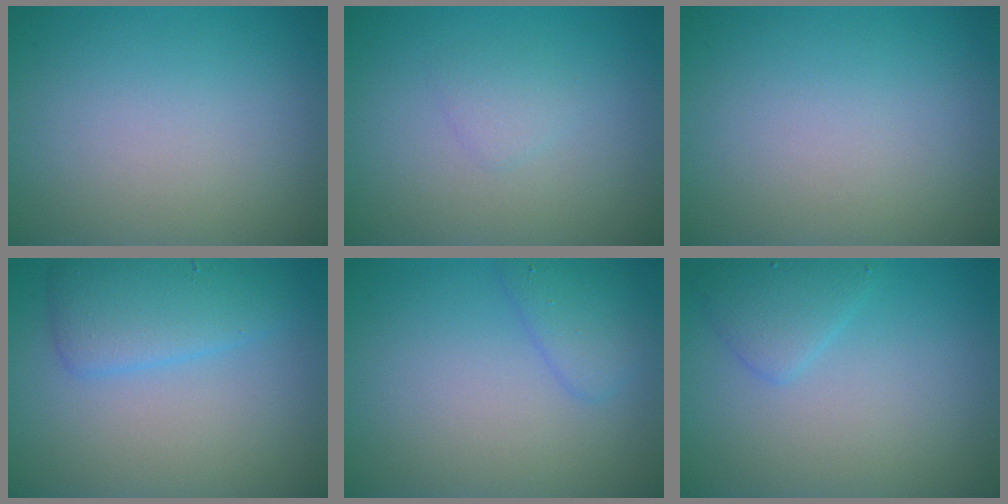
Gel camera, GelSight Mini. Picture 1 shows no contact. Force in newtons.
{"total": 1.1, "press": 1.1, "slide": 0.0}
{"total": 0.0}
{"total": 3.9, "press": 3.9, "slide": 0.2}
{"total": 2.2, "press": 2.2, "slide": 0.1}
{"total": 2.1, "press": 2.1, "slide": 0.0}